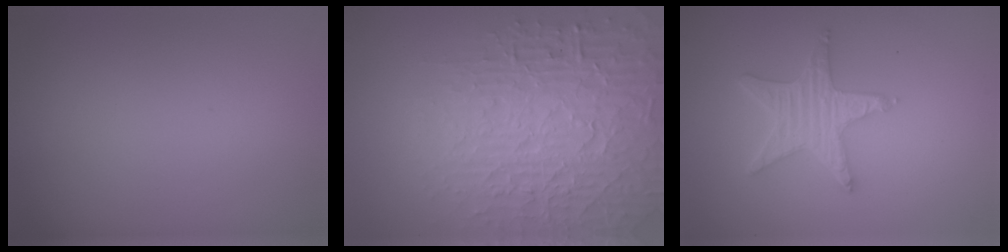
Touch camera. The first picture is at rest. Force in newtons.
{"total": 7.4, "press": 7.2, "slide": 1.8}
{"total": 4.4, "press": 3.7, "slide": 2.5}